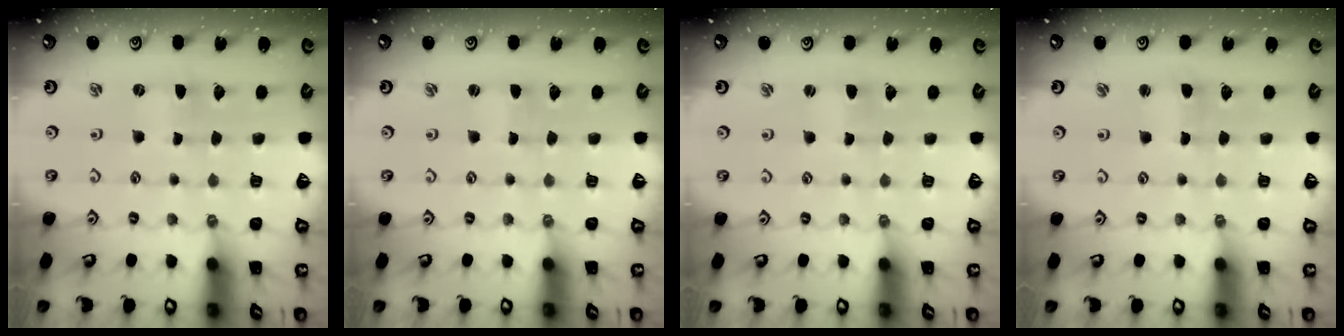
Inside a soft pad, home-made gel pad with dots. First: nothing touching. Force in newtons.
{"total": 0.0}
{"total": 1.0, "press": 0.9, "slide": 0.2}
{"total": 0.9, "press": 0.9, "slide": 0.1}